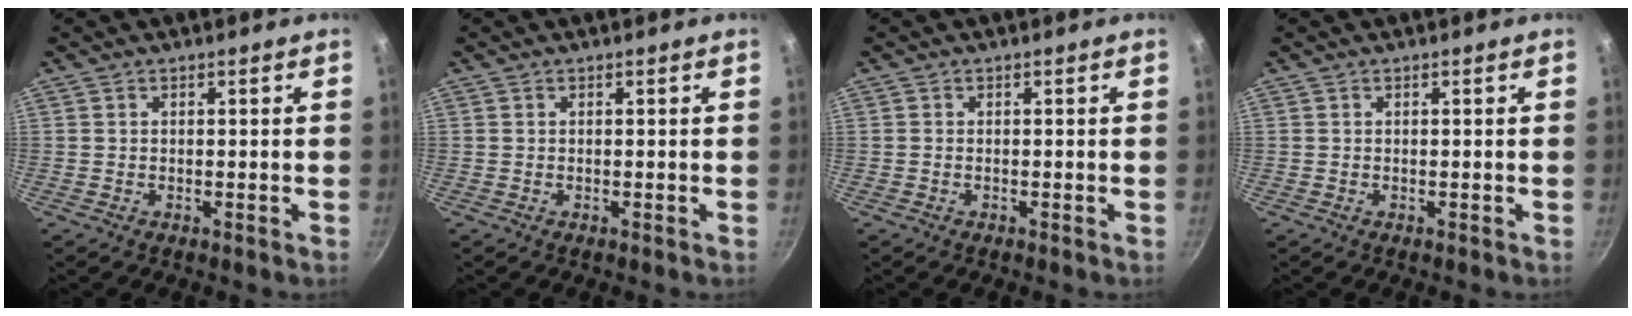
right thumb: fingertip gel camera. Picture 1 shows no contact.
{"total": 0.0}
{"total": 0.0}
{"total": 0.0}